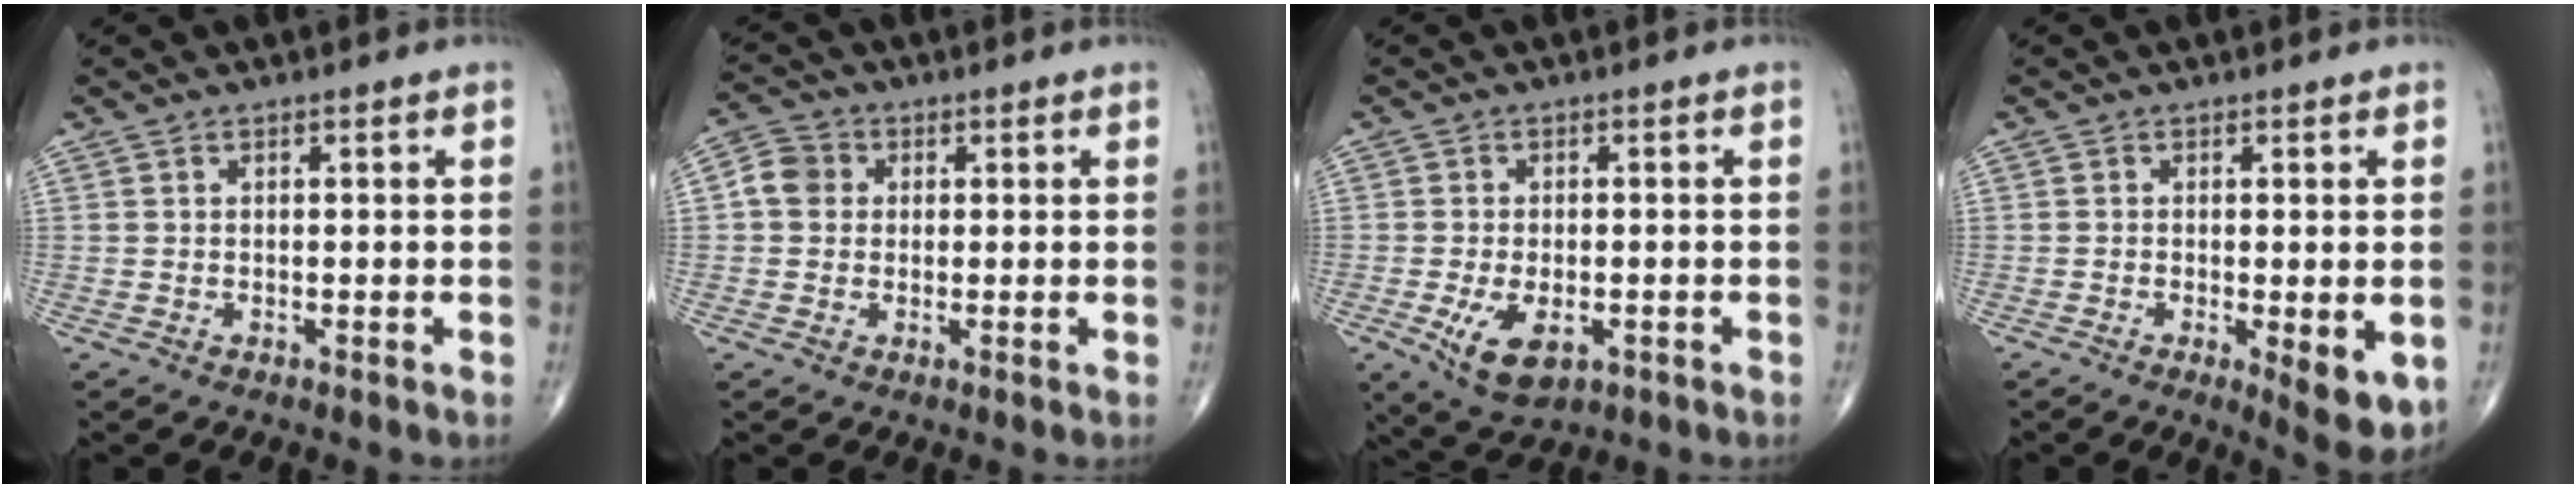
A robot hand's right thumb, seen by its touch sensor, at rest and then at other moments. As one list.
[{"total": 4.7, "force": [0.5, 4.3, 2.0], "torque": [-0.026, 0.010, 0.000]}, {"total": 7.4, "force": [-2.4, 3.9, 5.8], "torque": [-0.101, -0.007, -0.030]}, {"total": 6.9, "force": [-1.8, 2.2, 6.3], "torque": [-0.084, -0.019, -0.023]}]